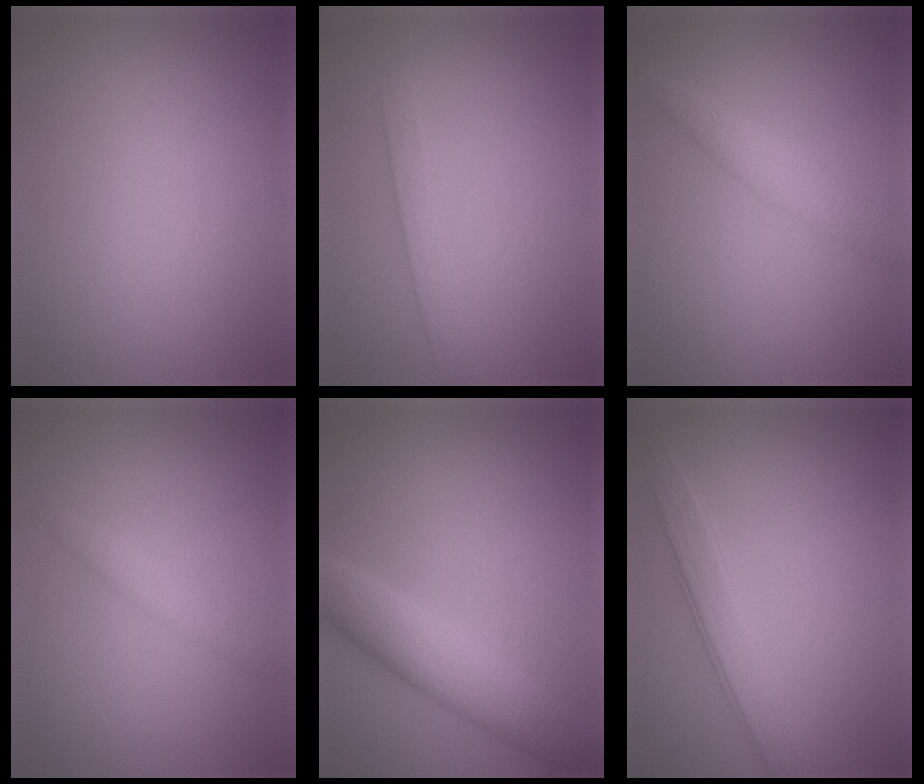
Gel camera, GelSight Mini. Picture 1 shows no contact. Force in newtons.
{"total": 2.0, "press": 2.0, "slide": 0.2}
{"total": 2.9, "press": 2.9, "slide": 0.1}
{"total": 1.5, "press": 1.5, "slide": 0.0}
{"total": 5.4, "press": 5.4, "slide": 0.1}
{"total": 3.4, "press": 3.4, "slide": 0.1}